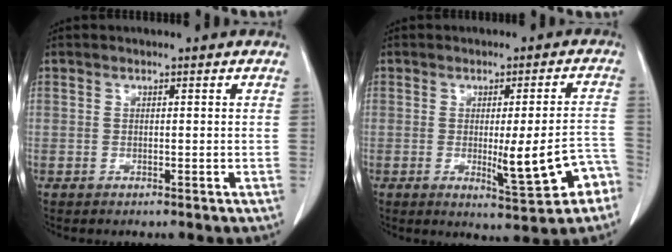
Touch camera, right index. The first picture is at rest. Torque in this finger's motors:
{"motor_torque": [0.55, 0.29, 0.24, 0.10]}